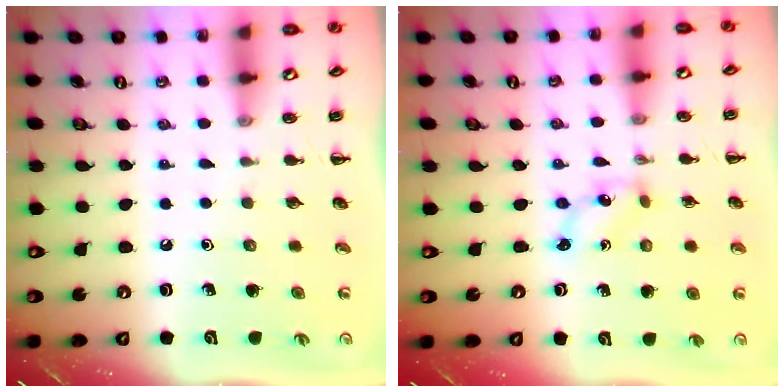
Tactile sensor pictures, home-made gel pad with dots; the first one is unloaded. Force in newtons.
{"total": 1.4, "press": 1.4, "slide": 0.3}